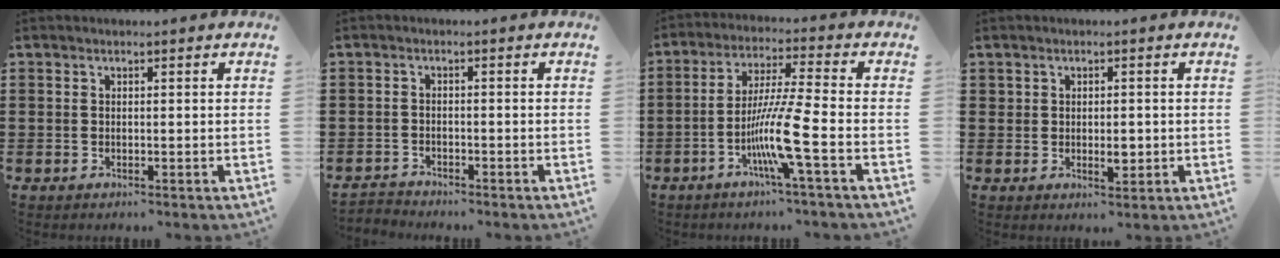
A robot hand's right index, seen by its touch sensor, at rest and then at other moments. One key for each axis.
{"total": 2.0, "fx": -1.9, "fy": 0.3, "fz": -0.3, "tx": -0.001, "ty": 0.003, "tz": -0.044}
{"total": 9.3, "fx": -3.9, "fy": -0.4, "fz": 8.4, "tx": -0.176, "ty": -0.019, "tz": -0.081}
{"total": 2.4, "fx": -0.1, "fy": 1.5, "fz": 1.8, "tx": -0.028, "ty": 0.001, "tz": -0.004}